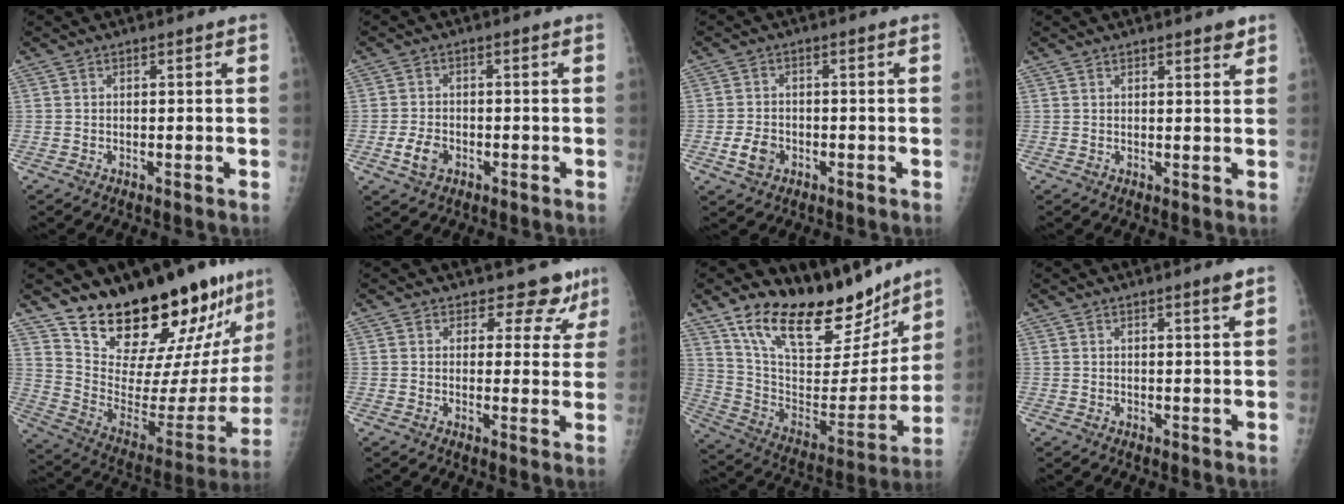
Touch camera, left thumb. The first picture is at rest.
{"total": 4.0, "force": [-1.6, 2.8, 2.4], "torque": [-0.042, 0.007, -0.028]}
{"total": 4.0, "force": [-1.6, 3.0, 2.2], "torque": [-0.035, 0.007, -0.026]}
{"total": 2.7, "force": [1.9, 0.7, 1.7], "torque": [-0.015, -0.010, 0.024]}
{"total": 25.3, "force": [21.0, 6.8, 12.4], "torque": [-0.147, -0.159, 0.313]}
{"total": 6.5, "force": [5.5, 3.3, 0.9], "torque": [0.024, -0.035, 0.054]}
{"total": 24.5, "force": [18.7, 9.7, 12.4], "torque": [-0.151, -0.091, 0.314]}
{"total": 2.0, "force": [1.4, -0.1, 1.4], "torque": [-0.020, -0.010, 0.021]}